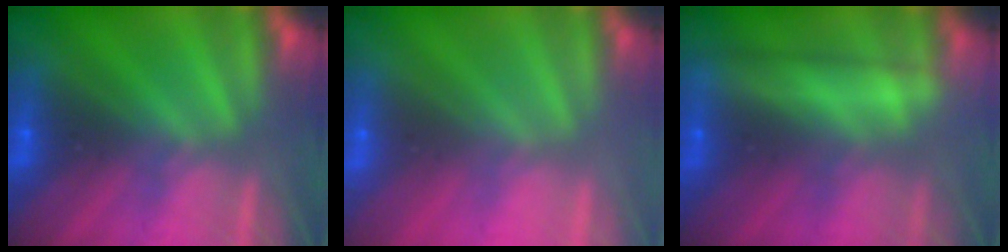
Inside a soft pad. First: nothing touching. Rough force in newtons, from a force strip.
{"total": 2.9}
{"total": 2.4}